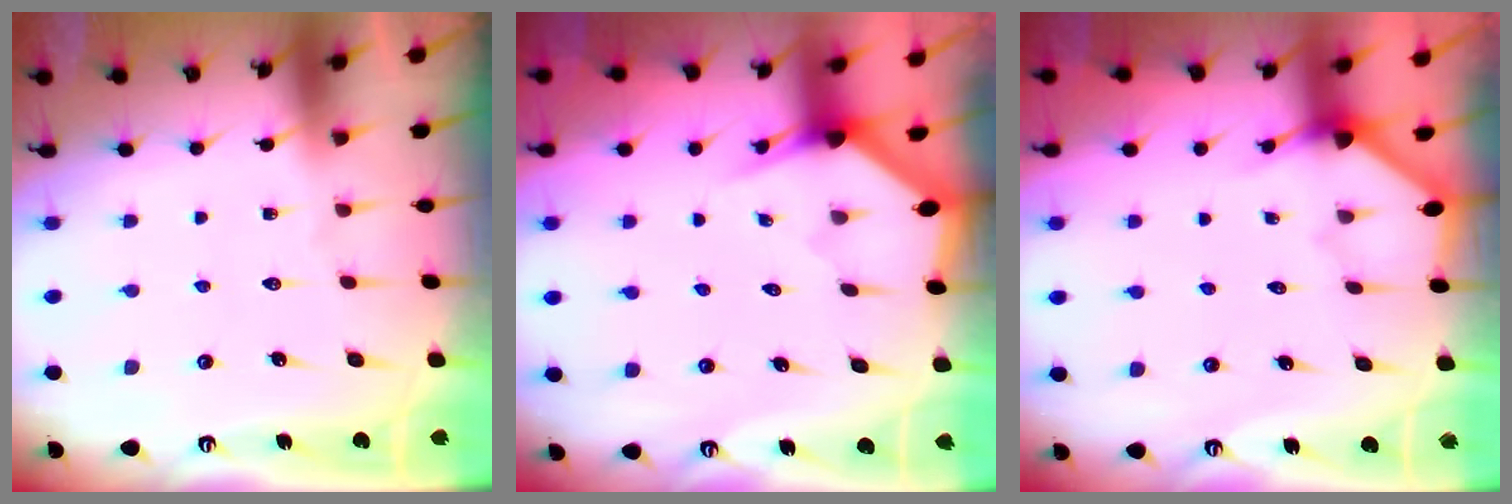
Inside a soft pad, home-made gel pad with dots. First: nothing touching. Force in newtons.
{"total": 2.3, "press": 2.3, "slide": 0.1}
{"total": 2.9, "press": 2.8, "slide": 0.4}